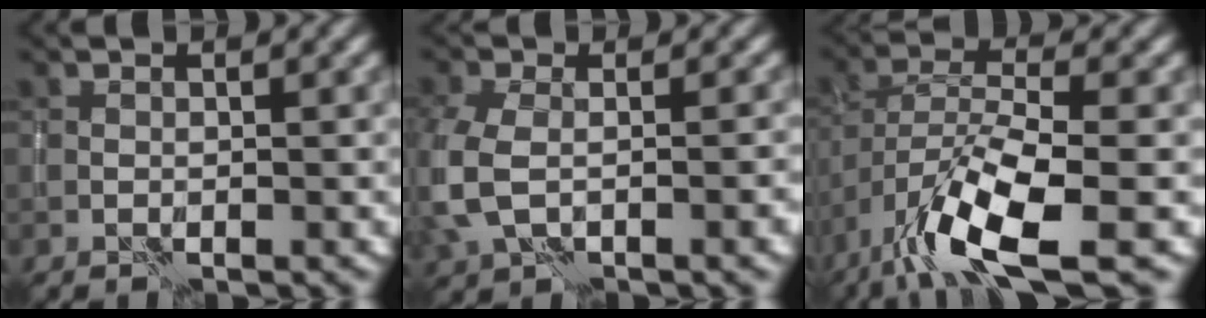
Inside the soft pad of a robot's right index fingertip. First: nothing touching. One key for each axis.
{"total": 7.2, "fx": -1.7, "fy": 4.1, "fz": 5.6, "tx": -0.142, "ty": -0.009, "tz": -0.033}
{"total": 8.6, "fx": -4.8, "fy": 2.2, "fz": 6.8, "tx": -0.131, "ty": 0.002, "tz": -0.096}